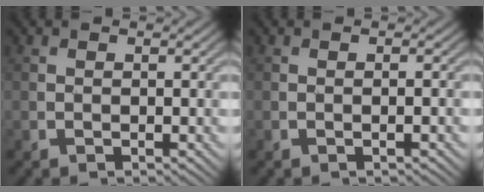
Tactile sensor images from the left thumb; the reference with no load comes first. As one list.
[{"total": 0.7, "force": [-0.3, 0.0, 0.7], "torque": [-0.012, 0.001, -0.005]}]